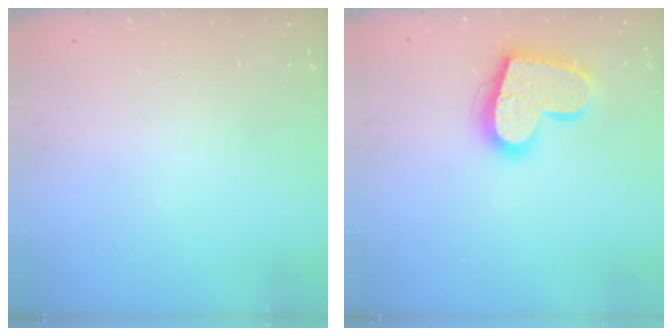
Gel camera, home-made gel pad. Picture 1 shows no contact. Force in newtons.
{"total": 17.9, "press": 17.9, "slide": 1.3}